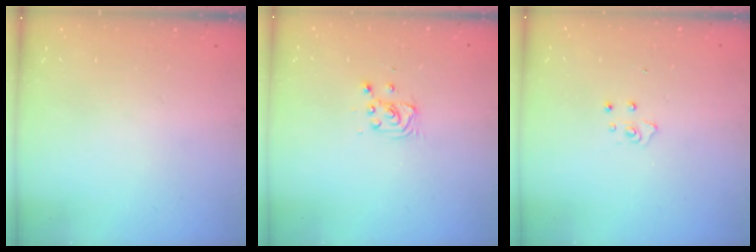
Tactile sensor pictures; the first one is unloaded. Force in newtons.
{"total": 3.2, "press": 3.2, "slide": 0.4}
{"total": 3.9, "press": 3.9, "slide": 0.3}